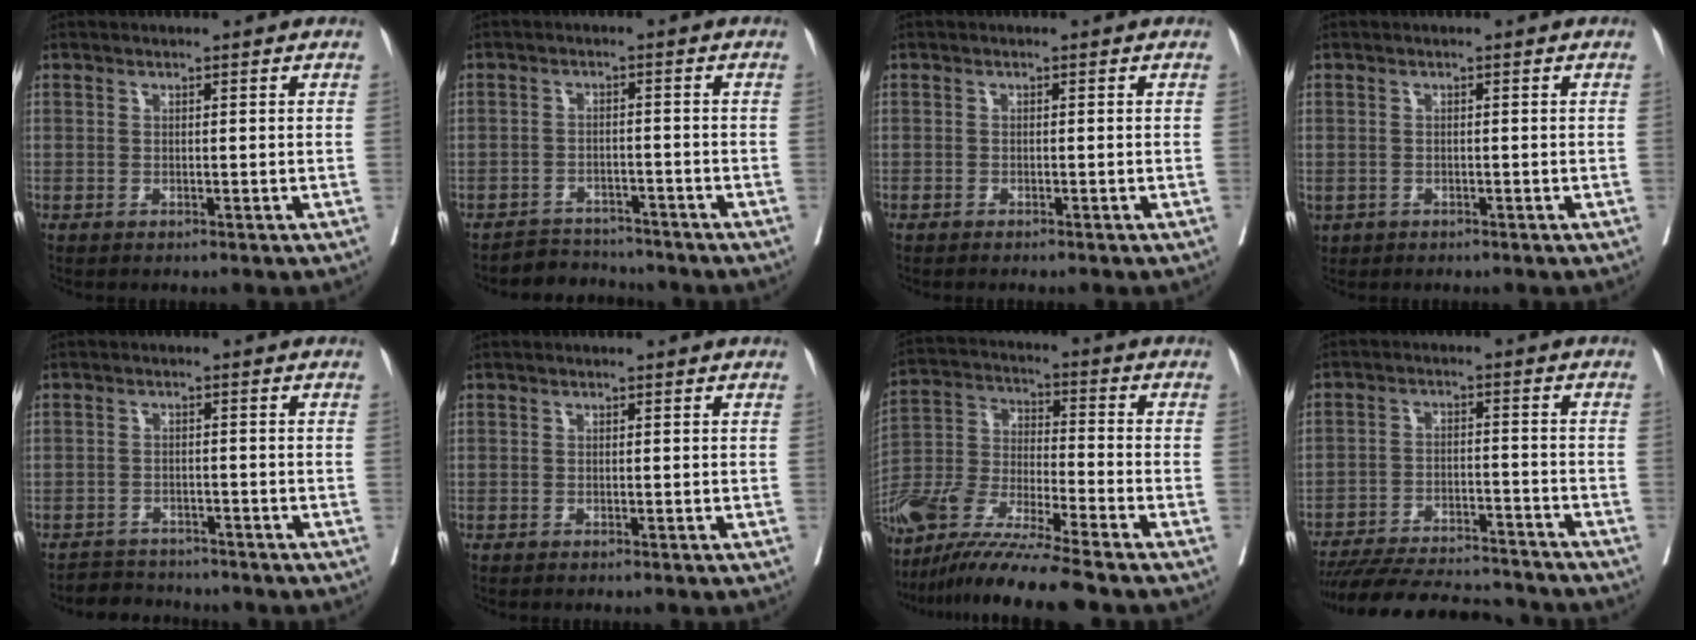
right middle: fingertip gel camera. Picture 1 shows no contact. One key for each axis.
{"total": 4.5, "fx": -4.2, "fy": 1.2, "fz": -1.0, "tx": 0.019, "ty": 0.006, "tz": -0.067}
{"total": 1.4, "fx": -1.2, "fy": 0.2, "fz": 0.7, "tx": -0.011, "ty": -0.002, "tz": -0.017}
{"total": 2.0, "fx": -1.1, "fy": 1.6, "fz": 0.7, "tx": -0.019, "ty": -0.003, "tz": -0.013}
{"total": 4.1, "fx": -3.9, "fy": 1.2, "fz": -0.4, "tx": 0.008, "ty": -0.005, "tz": -0.063}
{"total": 0.5, "fx": -0.5, "fy": 0.0, "fz": 0.2, "tx": 0.000, "ty": -0.001, "tz": -0.009}
{"total": 16.5, "fx": -13.6, "fy": -0.6, "fz": 9.2, "tx": -0.201, "ty": -0.029, "tz": -0.259}
{"total": 18.0, "fx": -16.7, "fy": 2.9, "fz": 6.0, "tx": -0.125, "ty": -0.015, "tz": -0.245}